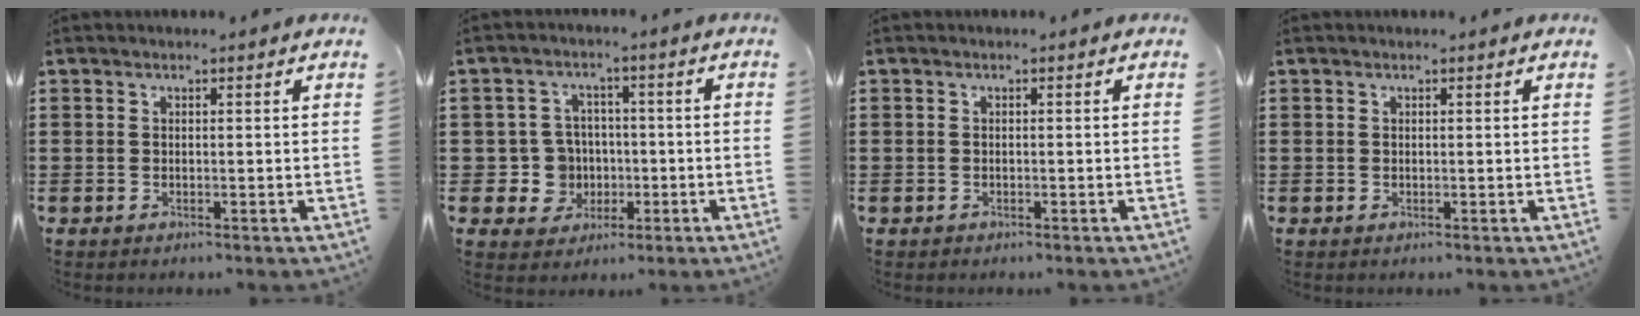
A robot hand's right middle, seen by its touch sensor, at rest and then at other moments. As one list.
[{"total": 6.5, "force": [-1.0, 6.2, 1.8], "torque": [-0.059, 0.008, -0.020]}, {"total": 0.8, "force": [-0.5, 0.6, -0.1], "torque": [0.001, 0.005, -0.013]}, {"total": 0.0}]